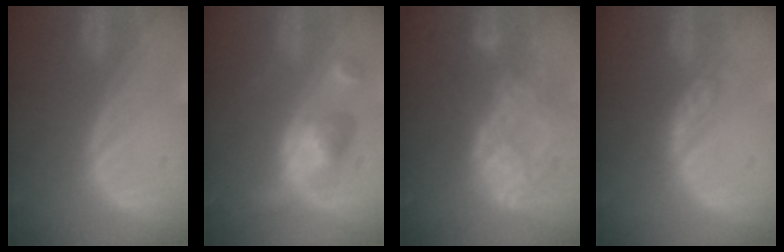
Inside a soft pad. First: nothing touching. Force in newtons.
{"total": 6.1, "press": 5.6, "slide": 2.4}
{"total": 8.7, "press": 7.5, "slide": 4.3}
{"total": 4.8, "press": 4.2, "slide": 2.2}